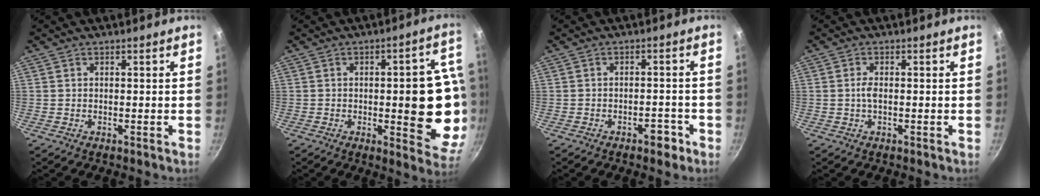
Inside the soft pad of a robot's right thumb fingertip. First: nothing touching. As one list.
[{"total": 17.6, "force": [-1.4, 6.5, 16.3], "torque": [-0.153, 0.002, -0.020]}, {"total": 3.5, "force": [-2.2, 1.8, 2.1], "torque": [-0.012, 0.024, -0.023]}, {"total": 1.8, "force": [-0.2, 0.8, 1.7], "torque": [-0.036, 0.003, -0.006]}]